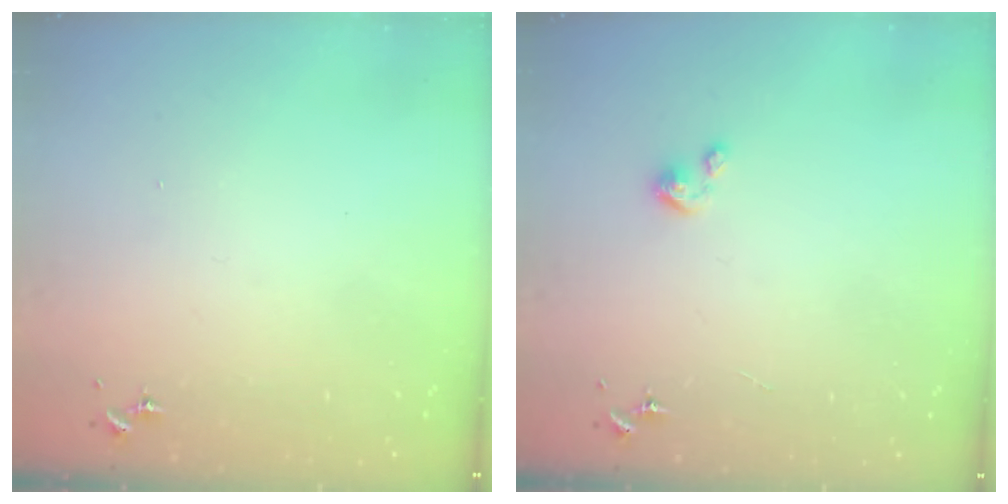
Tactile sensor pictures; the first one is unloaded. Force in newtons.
{"total": 3.0, "press": 3.0, "slide": 0.2}